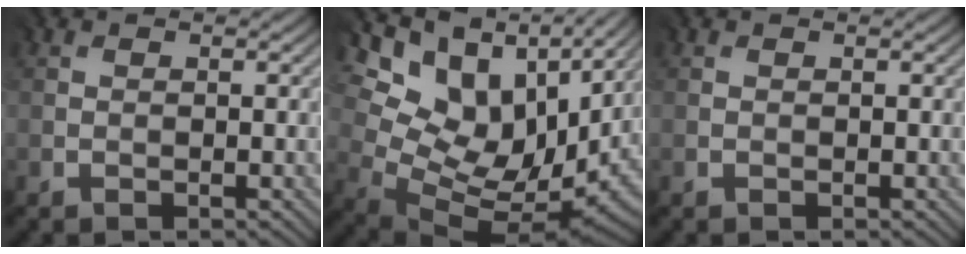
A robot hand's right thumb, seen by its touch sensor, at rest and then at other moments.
{"total": 14.5, "force": [7.3, 8.4, 9.3], "torque": [-0.199, 0.001, 0.151]}
{"total": 0.0}